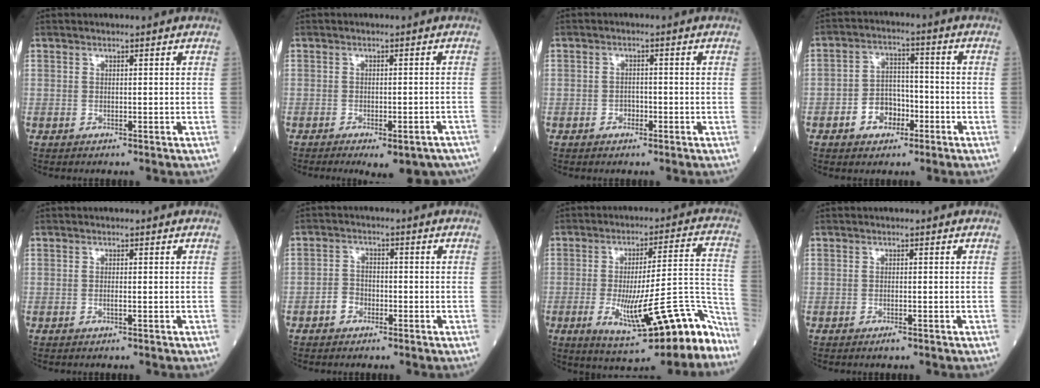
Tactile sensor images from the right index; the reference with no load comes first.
{"total": 8.8, "force": [-6.8, 2.5, 4.8], "torque": [-0.049, -0.002, -0.083]}
{"total": 1.7, "force": [-0.8, 1.2, 0.9], "torque": [-0.011, 0.006, -0.013]}
{"total": 6.3, "force": [-2.8, 4.4, 3.5], "torque": [-0.065, 0.019, -0.047]}
{"total": 0.7, "force": [-0.2, 0.0, 0.7], "torque": [-0.015, 0.000, -0.005]}
{"total": 2.8, "force": [-1.4, 2.1, 1.2], "torque": [-0.018, 0.007, -0.030]}
{"total": 16.8, "force": [-9.0, 3.0, 13.8], "torque": [-0.157, 0.023, -0.123]}
{"total": 1.1, "force": [-0.7, 0.2, 0.9], "torque": [-0.019, -0.003, -0.011]}